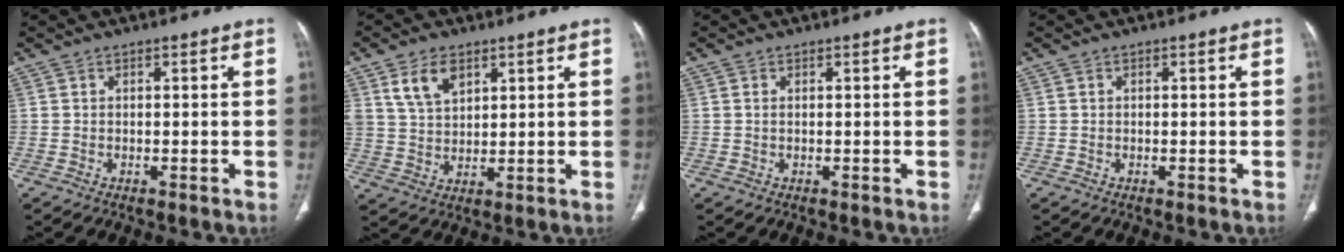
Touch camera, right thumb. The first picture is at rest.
{"total": 7.3, "force": [3.9, 4.4, 4.3], "torque": [-0.068, -0.018, 0.080]}
{"total": 0.0}
{"total": 0.0}